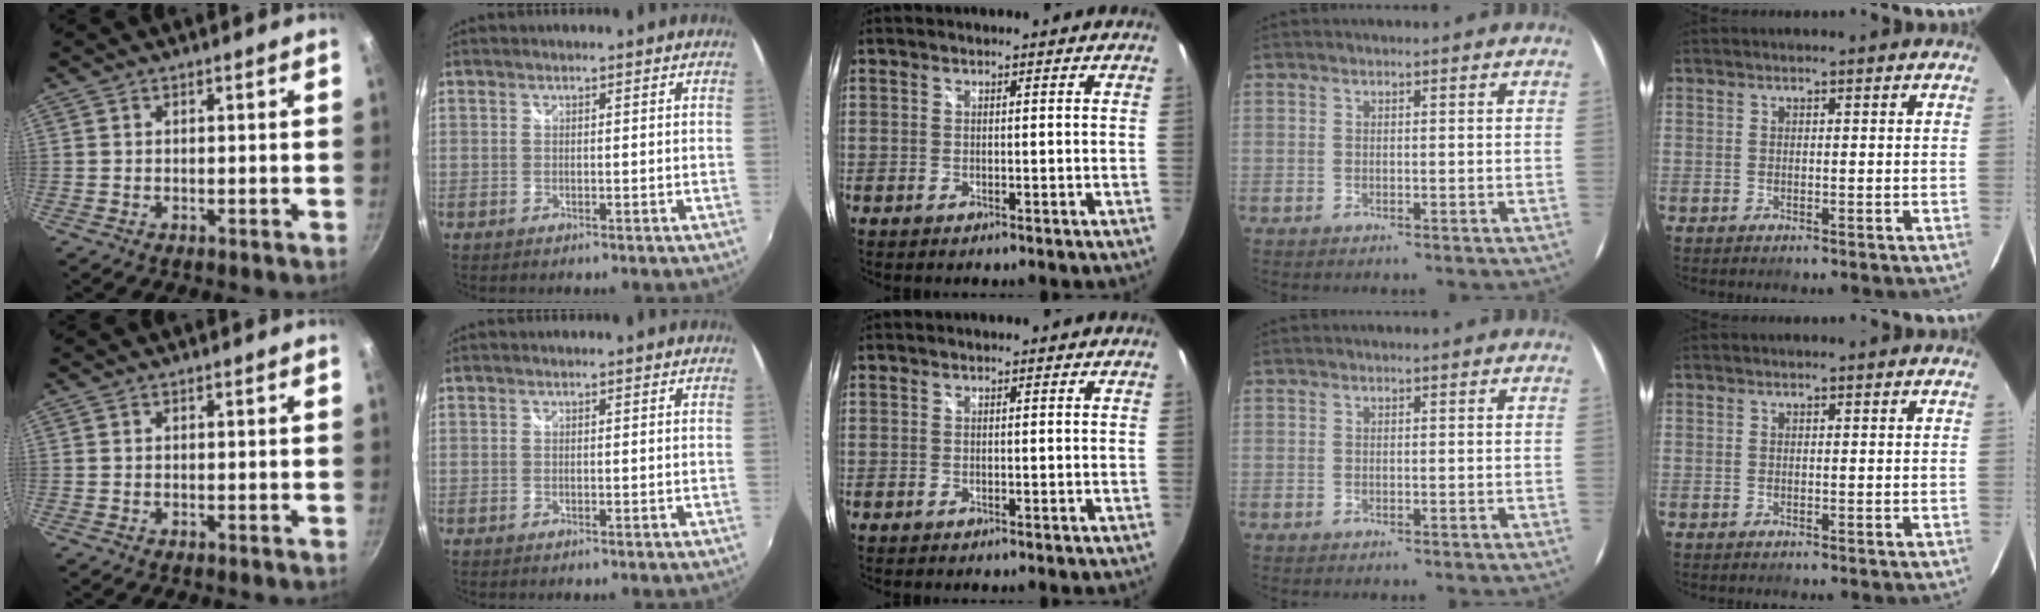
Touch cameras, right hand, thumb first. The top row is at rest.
{}